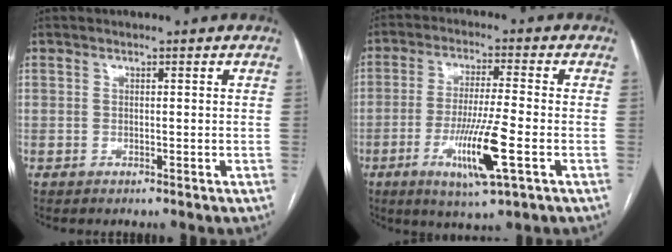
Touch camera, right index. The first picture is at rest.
{"total": 10.9, "force": [-3.7, 0.3, 10.2], "torque": [-0.191, -0.020, -0.065]}